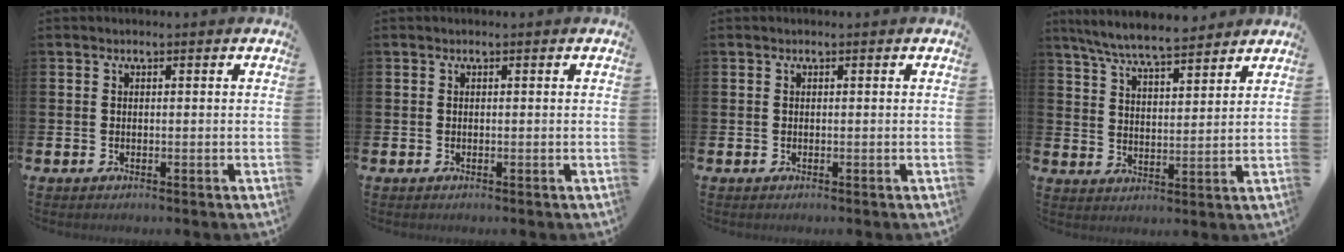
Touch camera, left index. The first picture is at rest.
{"total": 0.0}
{"total": 0.0}
{"total": 7.2, "force": [6.8, 0.6, 2.2], "torque": [-0.072, -0.030, 0.124]}